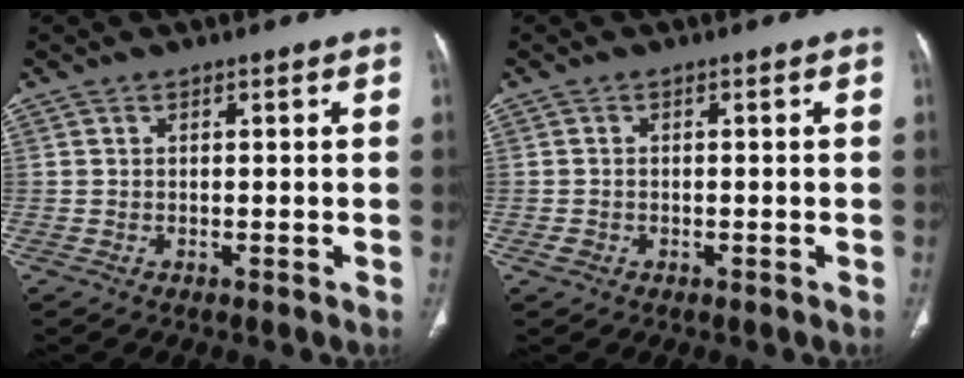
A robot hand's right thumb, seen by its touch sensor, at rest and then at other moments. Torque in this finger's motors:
{"motor_torque": [0.36, -0.04, -0.27, -0.07, -0.01]}